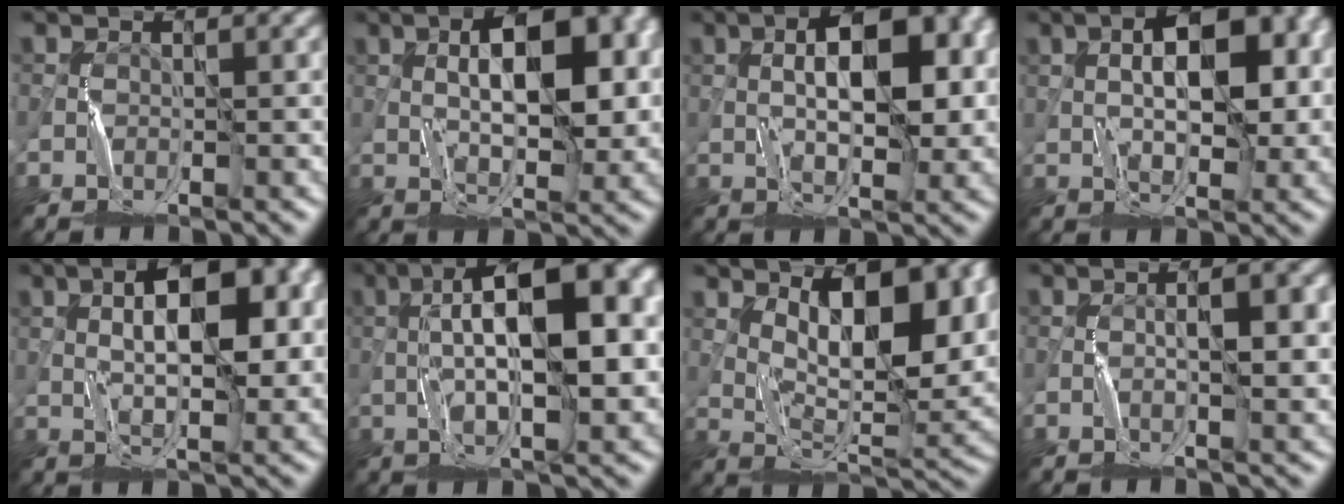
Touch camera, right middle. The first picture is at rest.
{"total": 8.7, "force": [1.6, 3.6, 7.8], "torque": [-0.108, 0.012, 0.025]}
{"total": 8.4, "force": [1.4, 3.5, 7.5], "torque": [-0.106, 0.013, 0.019]}
{"total": 7.6, "force": [1.6, 3.3, 6.7], "torque": [-0.095, 0.012, 0.024]}
{"total": 8.3, "force": [1.6, 3.2, 7.4], "torque": [-0.108, 0.014, 0.024]}
{"total": 13.7, "force": [1.1, 4.7, 12.8], "torque": [-0.194, 0.025, 0.019]}
{"total": 10.1, "force": [3.8, 3.9, 8.5], "torque": [-0.128, -0.002, 0.071]}
{"total": 4.2, "force": [0.1, 1.1, 4.1], "torque": [-0.051, 0.005, 0.006]}